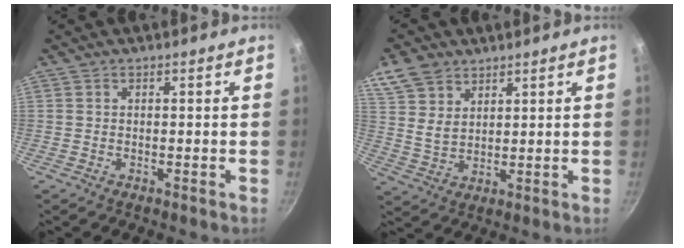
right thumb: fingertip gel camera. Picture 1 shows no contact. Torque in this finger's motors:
{"motor_torque": [-0.67, 0.93, 0.10, -0.35, 0.13]}